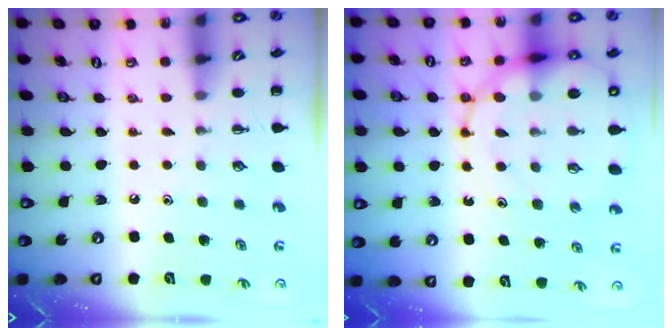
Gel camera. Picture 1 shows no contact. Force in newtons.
{"total": 16.5, "press": 16.0, "slide": 3.7}